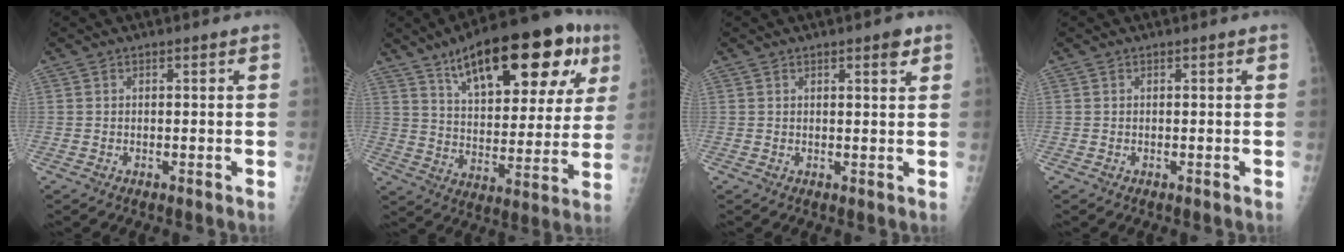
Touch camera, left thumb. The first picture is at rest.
{"total": 25.6, "force": [13.1, 10.3, 19.4], "torque": [-0.247, -0.018, 0.199]}
{"total": 2.6, "force": [1.6, 0.6, 2.0], "torque": [-0.024, -0.007, 0.019]}
{"total": 0.0}